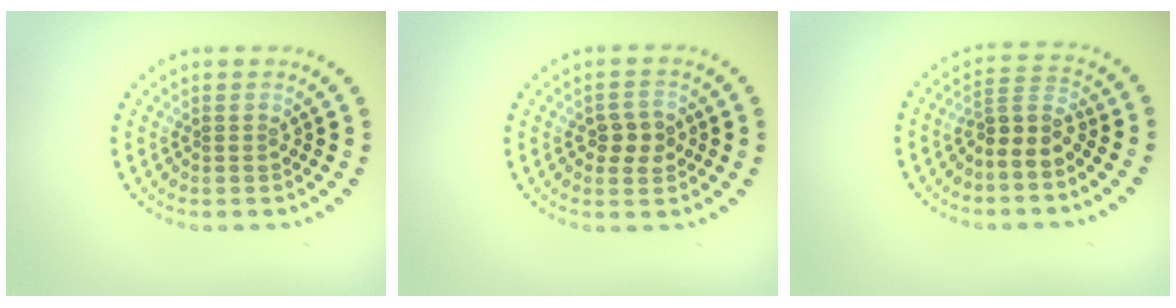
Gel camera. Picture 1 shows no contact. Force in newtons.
{"total": 2.2, "press": 2.2, "slide": 0.3}
{"total": 3.1, "press": 2.5, "slide": 1.8}